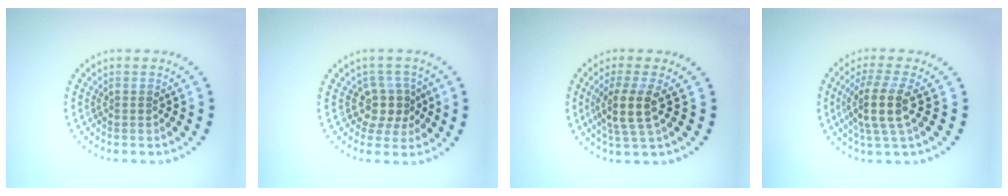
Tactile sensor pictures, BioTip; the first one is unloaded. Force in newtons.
{"total": 2.9, "press": 2.3, "slide": 1.8}
{"total": 3.5, "press": 2.8, "slide": 2.0}
{"total": 4.1, "press": 3.4, "slide": 2.4}